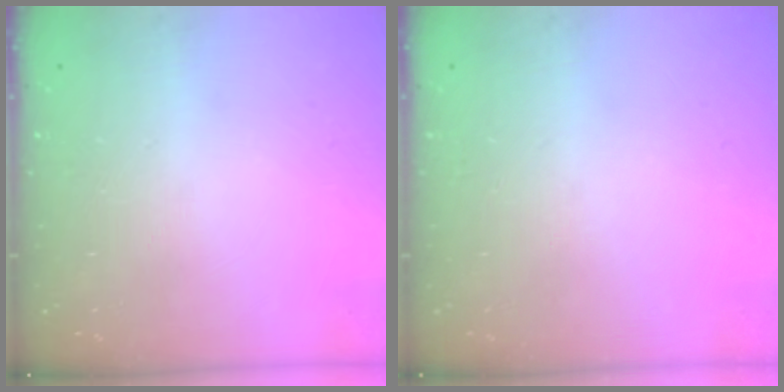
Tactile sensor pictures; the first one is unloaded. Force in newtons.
{"total": 0.0}